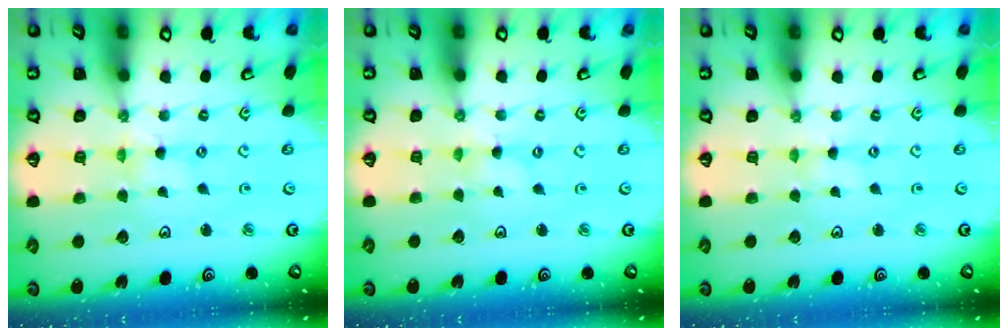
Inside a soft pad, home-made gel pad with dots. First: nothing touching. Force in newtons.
{"total": 0.0}
{"total": 0.7, "press": 0.7, "slide": 0.1}